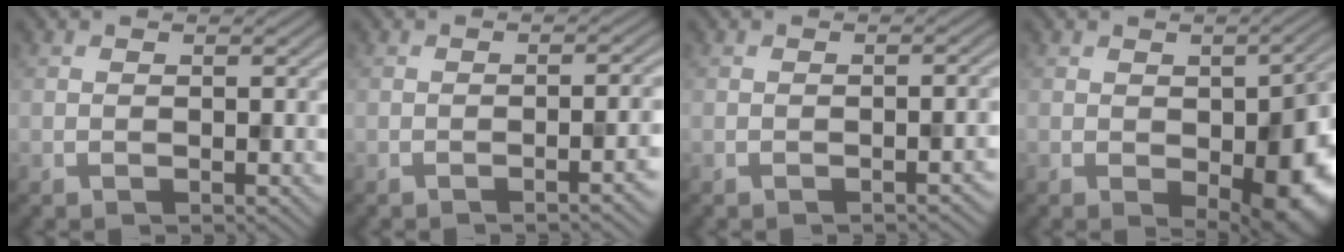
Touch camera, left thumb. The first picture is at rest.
{"total": 3.3, "force": [-1.2, 0.7, 3.0], "torque": [-0.028, 0.008, -0.025]}
{"total": 1.5, "force": [-0.8, 0.3, 1.3], "torque": [-0.014, 0.006, -0.014]}
{"total": 11.0, "force": [-2.5, 5.5, 9.1], "torque": [-0.110, -0.032, -0.020]}